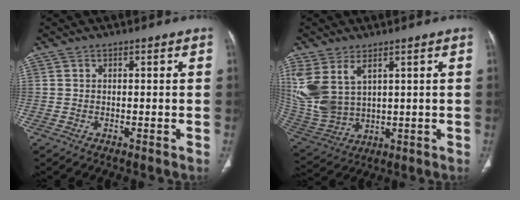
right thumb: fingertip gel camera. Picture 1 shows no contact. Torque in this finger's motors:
{"motor_torque": [-0.10, 0.71, 1.09, 0.96, 0.40]}